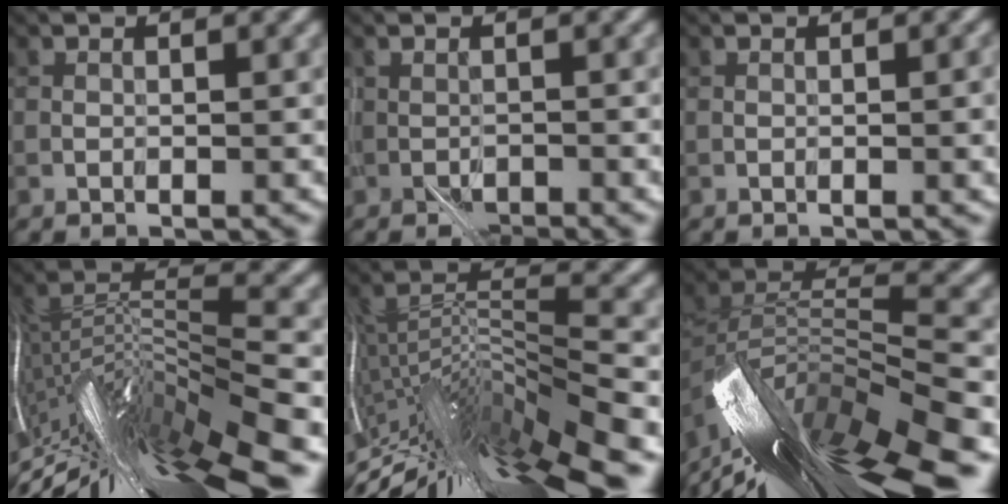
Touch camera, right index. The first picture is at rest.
{"total": 1.4, "force": [-1.0, 0.6, 0.7], "torque": [-0.015, -0.003, -0.021]}
{"total": 1.4, "force": [0.0, 0.3, 1.4], "torque": [-0.018, -0.001, 0.001]}
{"total": 14.1, "force": [-8.2, 3.2, 11.0], "torque": [-0.205, 0.031, -0.129]}
{"total": 12.6, "force": [-7.9, 2.6, 9.4], "torque": [-0.172, 0.031, -0.130]}
{"total": 15.1, "force": [-9.2, 4.3, 11.1], "torque": [-0.210, 0.023, -0.149]}